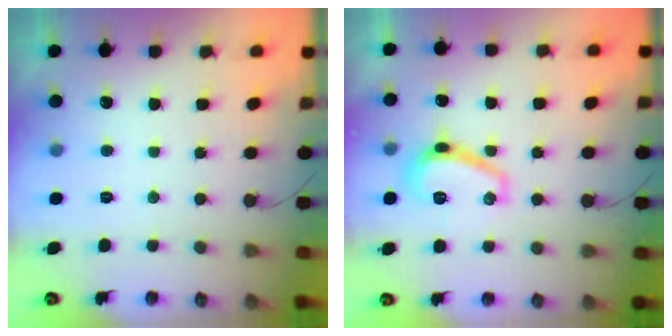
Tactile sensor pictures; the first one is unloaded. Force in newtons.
{"total": 9.5, "press": 9.5, "slide": 0.8}